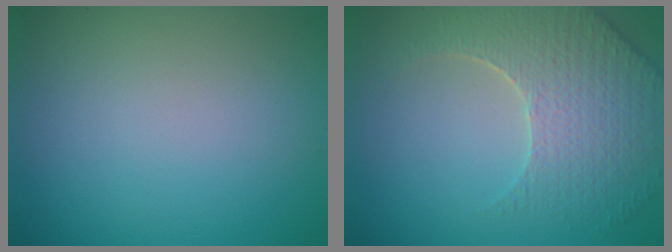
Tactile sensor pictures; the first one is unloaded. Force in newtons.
{"total": 5.2, "press": 4.7, "slide": 2.2}